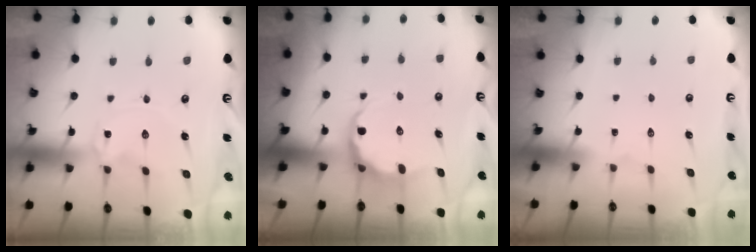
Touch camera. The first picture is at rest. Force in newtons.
{"total": 6.8, "press": 6.5, "slide": 2.2}
{"total": 1.6, "press": 1.6, "slide": 0.1}